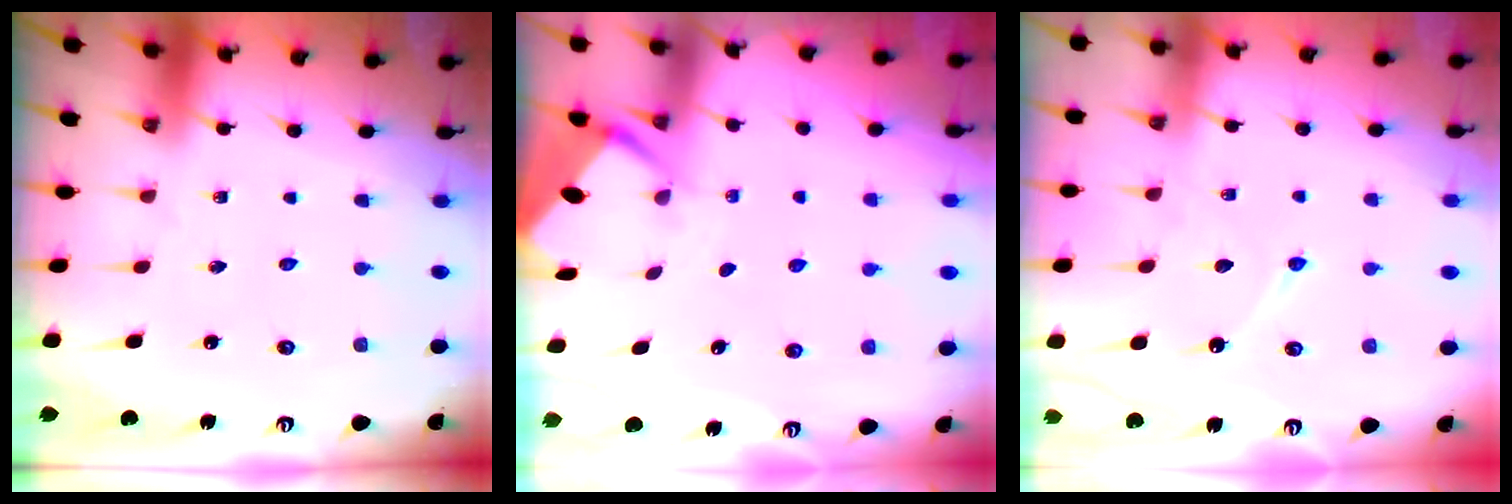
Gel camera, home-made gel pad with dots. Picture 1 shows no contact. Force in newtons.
{"total": 2.8, "press": 2.8, "slide": 0.3}
{"total": 7.8, "press": 7.7, "slide": 0.7}